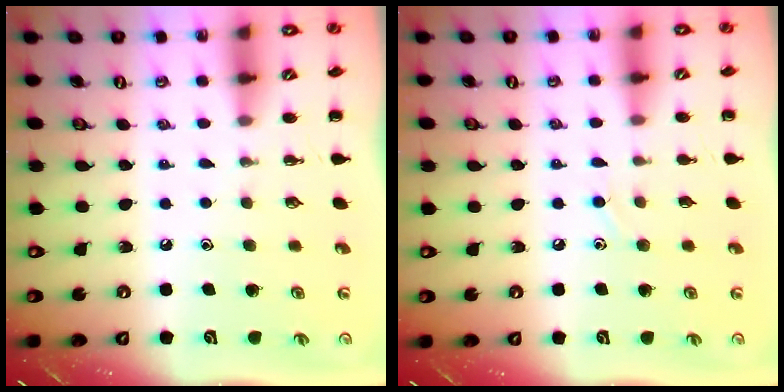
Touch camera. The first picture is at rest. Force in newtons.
{"total": 5.4, "press": 5.0, "slide": 1.8}